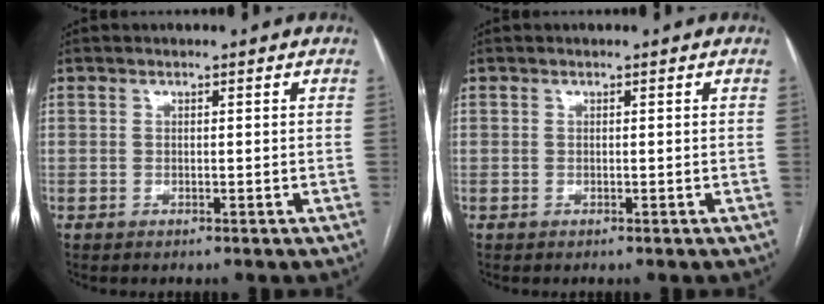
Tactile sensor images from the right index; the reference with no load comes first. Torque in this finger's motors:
{"motor_torque": [0.01, -0.01, 0.00, 0.00]}